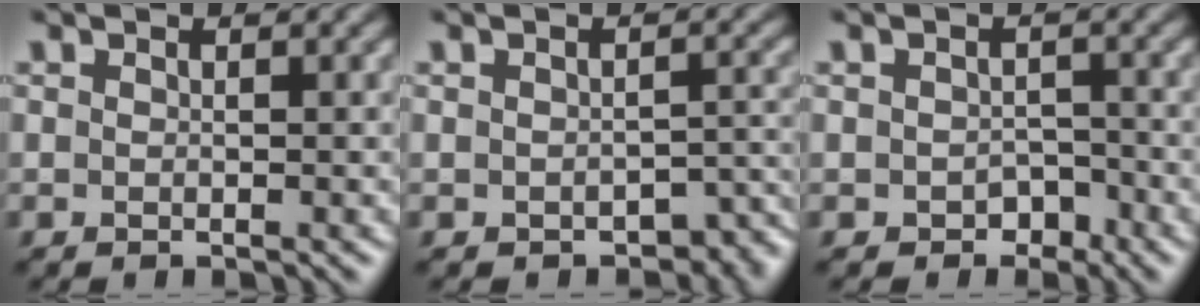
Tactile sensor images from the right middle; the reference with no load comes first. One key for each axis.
{"total": 3.6, "fx": -1.9, "fy": 2.1, "fz": 2.3, "tx": -0.026, "ty": -0.013, "tz": -0.019}
{"total": 1.6, "fx": -1.1, "fy": 1.1, "fz": 0.5, "tx": -0.009, "ty": -0.005, "tz": -0.017}